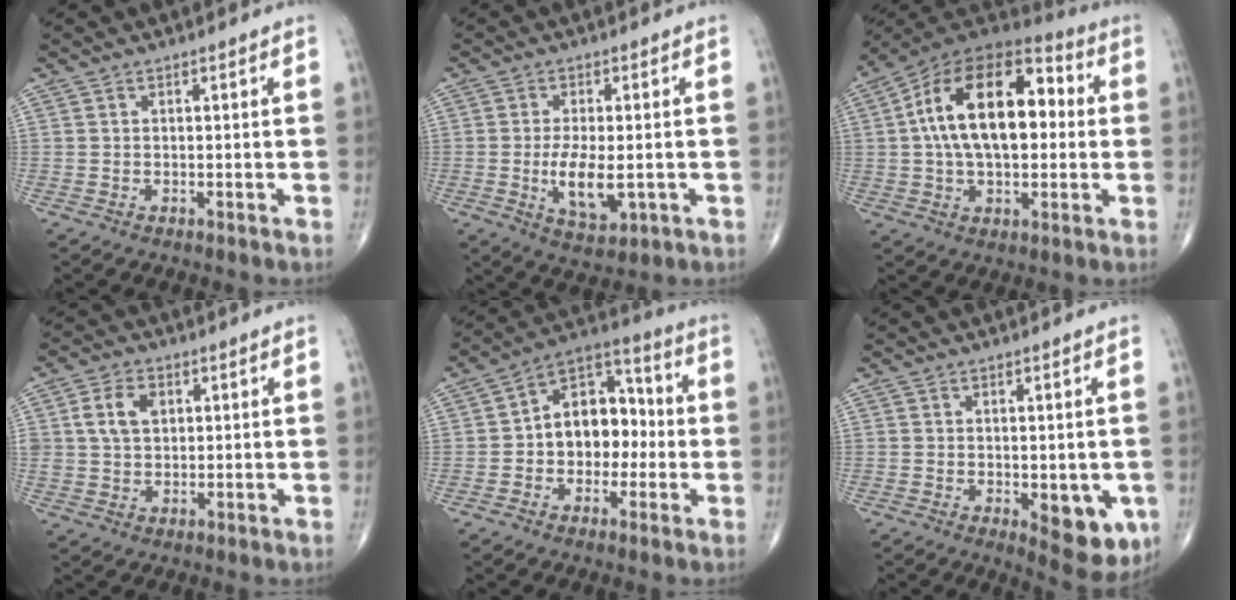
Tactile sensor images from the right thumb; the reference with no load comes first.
{"total": 6.9, "force": [-1.2, 3.1, 6.0], "torque": [-0.109, -0.011, -0.016]}
{"total": 22.0, "force": [2.3, 12.3, 18.0], "torque": [-0.289, 0.032, 0.028]}
{"total": 6.5, "force": [1.8, 4.5, 4.3], "torque": [-0.070, -0.001, 0.032]}
{"total": 13.4, "force": [-0.7, 9.4, 9.4], "torque": [-0.102, 0.045, -0.023]}
{"total": 9.3, "force": [-2.3, 4.2, 8.0], "torque": [-0.073, -0.013, -0.019]}